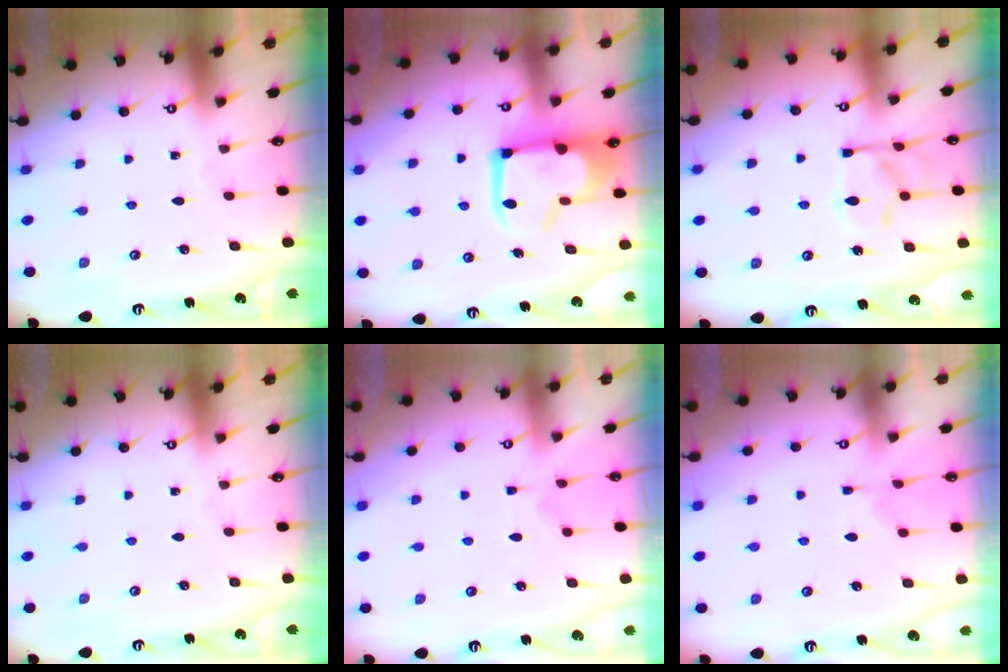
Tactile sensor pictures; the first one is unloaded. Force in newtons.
{"total": 11.2, "press": 11.1, "slide": 1.4}
{"total": 11.3, "press": 11.2, "slide": 0.8}
{"total": 0.0}
{"total": 1.7, "press": 1.2, "slide": 1.1}
{"total": 2.2, "press": 1.8, "slide": 1.3}